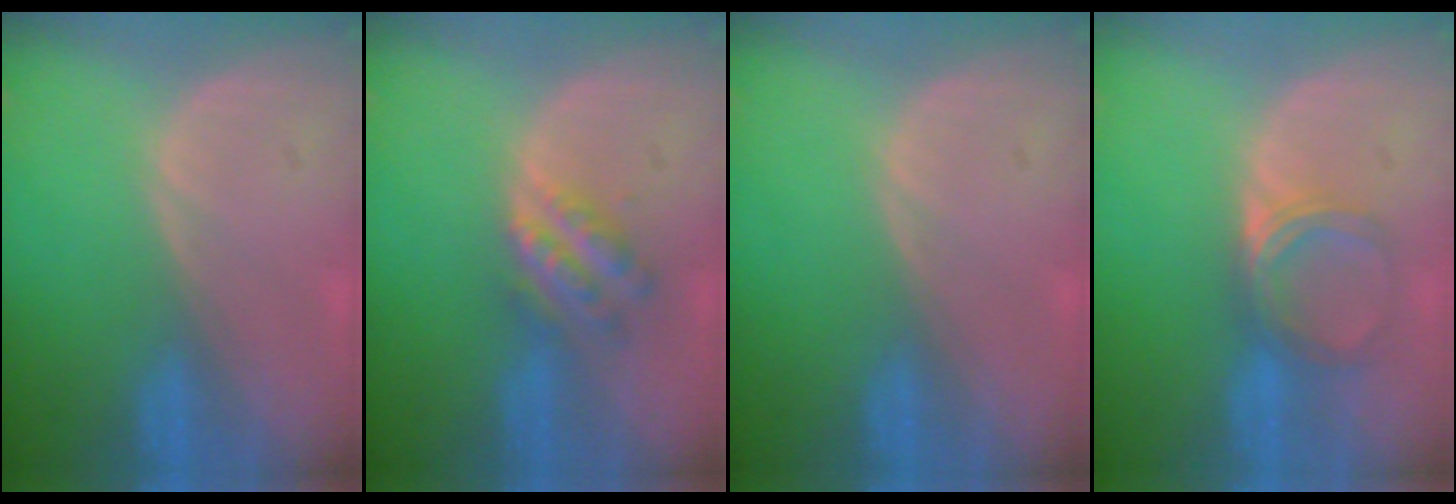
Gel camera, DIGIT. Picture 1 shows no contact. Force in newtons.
{"total": 5.4, "press": 4.9, "slide": 2.2}
{"total": 0.0}
{"total": 5.1, "press": 4.5, "slide": 2.3}